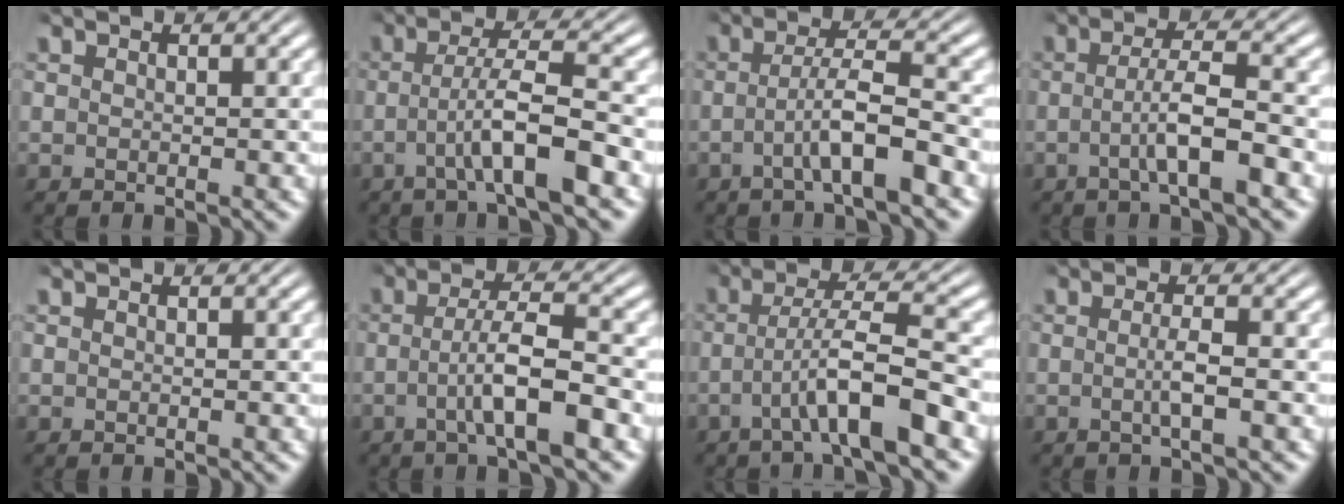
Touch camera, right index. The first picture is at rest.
{"total": 4.5, "force": [-1.6, 0.6, 4.2], "torque": [-0.073, 0.004, -0.030]}
{"total": 3.9, "force": [-1.9, 0.4, 3.4], "torque": [-0.060, 0.005, -0.035]}
{"total": 3.7, "force": [-1.3, 0.4, 3.5], "torque": [-0.056, 0.003, -0.026]}
{"total": 0.0}
{"total": 4.4, "force": [-1.4, 0.7, 4.1], "torque": [-0.070, 0.003, -0.027]}
{"total": 4.6, "force": [-1.8, 0.6, 4.2], "torque": [-0.076, 0.002, -0.031]}
{"total": 1.9, "force": [-0.7, -0.3, 1.8], "torque": [-0.033, -0.004, -0.013]}